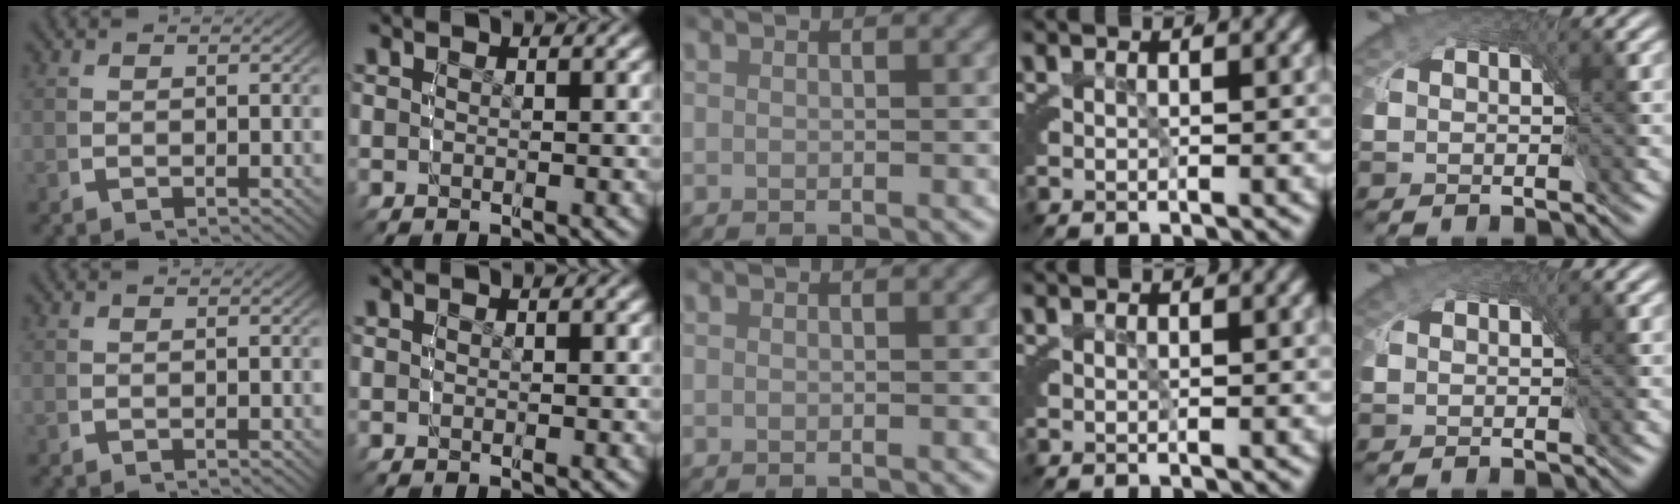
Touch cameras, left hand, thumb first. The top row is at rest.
{"little": {"total": 0.6, "force": [-0.1, 0.6, 0.1], "torque": [-0.008, -0.002, -0.003]}}